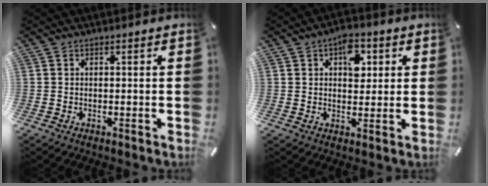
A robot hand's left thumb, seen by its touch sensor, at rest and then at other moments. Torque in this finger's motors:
{"motor_torque": [1.07, 1.21, 0.37, -0.46, 0.05]}